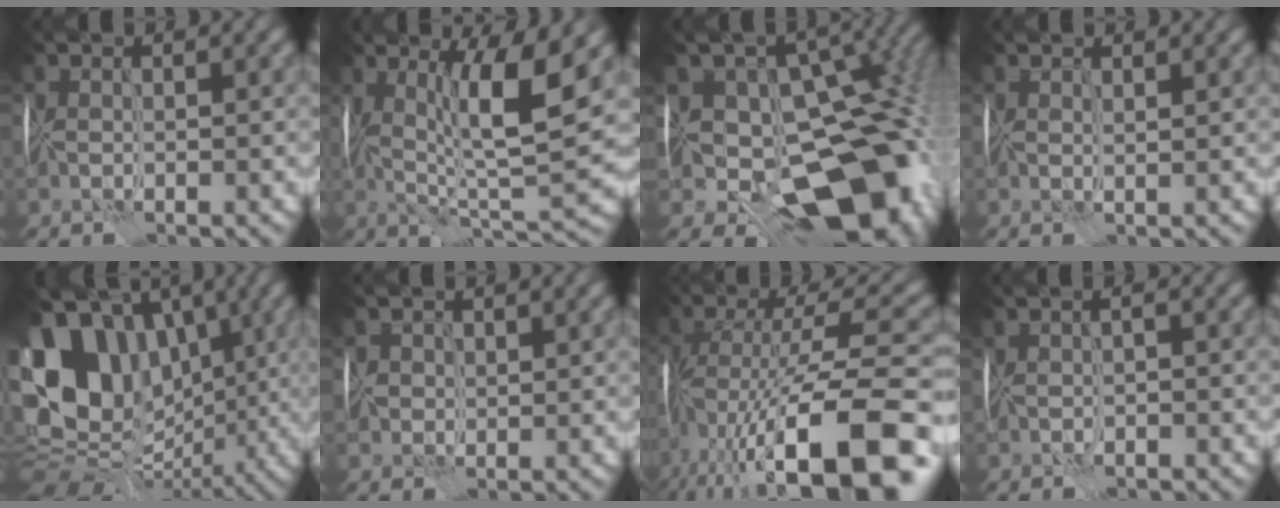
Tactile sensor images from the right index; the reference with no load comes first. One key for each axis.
{"total": 7.8, "fx": 2.3, "fy": 0.9, "fz": 7.4, "tx": -0.128, "ty": -0.004, "tz": 0.043}
{"total": 16.0, "fx": -1.4, "fy": 11.0, "fz": 11.5, "tx": -0.107, "ty": -0.012, "tz": 0.002}
{"total": 1.0, "fx": 0.9, "fy": -0.3, "fz": 0.1, "tx": 0.000, "ty": 0.001, "tz": 0.017}
{"total": 16.0, "fx": 2.2, "fy": 12.2, "fz": 10.1, "tx": -0.198, "ty": 0.021, "tz": 0.052}
{"total": 1.4, "fx": 0.7, "fy": 1.2, "fz": 0.1, "tx": 0.003, "ty": 0.000, "tz": 0.009}
{"total": 16.0, "fx": -5.9, "fy": 5.7, "fz": 13.8, "tx": -0.227, "ty": 0.015, "tz": -0.100}
{"total": 1.2, "fx": -0.6, "fy": 0.6, "fz": 0.8, "tx": -0.002, "ty": 0.006, "tz": -0.006}